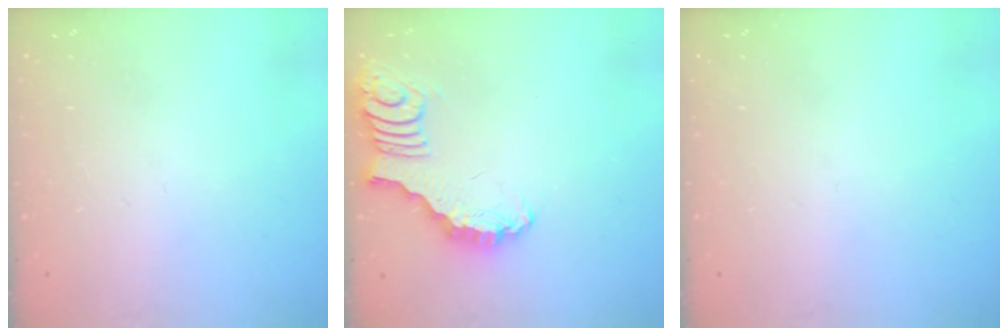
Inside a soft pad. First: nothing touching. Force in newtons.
{"total": 3.1, "press": 3.1, "slide": 0.5}
{"total": 0.0}